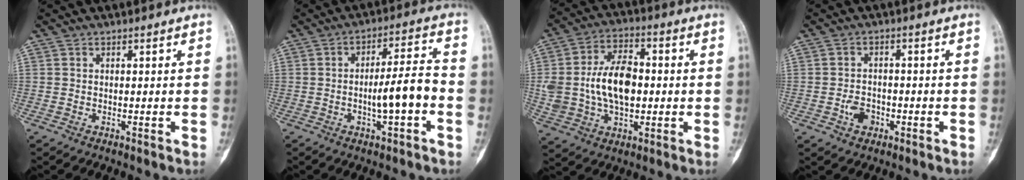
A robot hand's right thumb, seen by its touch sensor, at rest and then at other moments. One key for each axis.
{"total": 9.2, "fx": -2.3, "fy": 2.1, "fz": 8.7, "tx": -0.144, "ty": 0.032, "tz": -0.039}
{"total": 15.0, "fx": 0.0, "fy": 9.3, "fz": 11.7, "tx": -0.202, "ty": 0.020, "tz": 0.004}
{"total": 3.9, "fx": -1.6, "fy": 2.8, "fz": 2.1, "tx": -0.022, "ty": 0.014, "tz": -0.027}